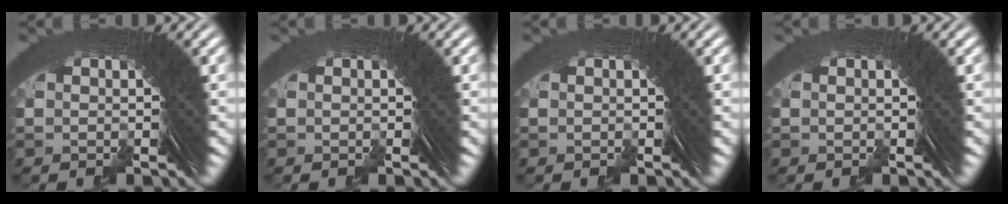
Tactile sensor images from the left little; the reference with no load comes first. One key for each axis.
{"total": 0.0}
{"total": 0.0}
{"total": 0.0}